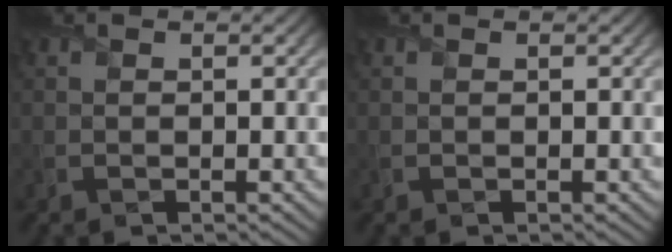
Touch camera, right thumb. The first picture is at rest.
{"total": 0.0}